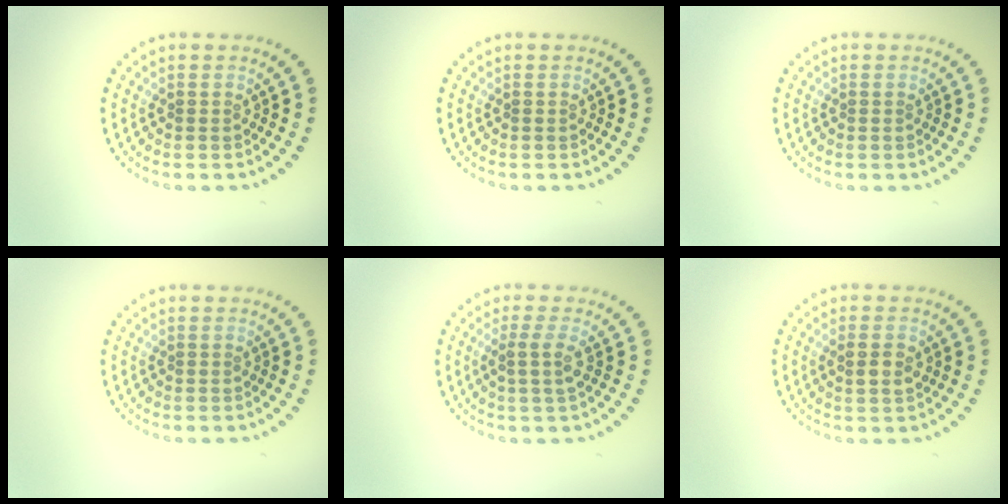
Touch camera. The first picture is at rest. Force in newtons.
{"total": 0.0}
{"total": 0.0}
{"total": 0.0}
{"total": 1.8, "press": 1.4, "slide": 1.2}
{"total": 1.9, "press": 1.9, "slide": 0.5}